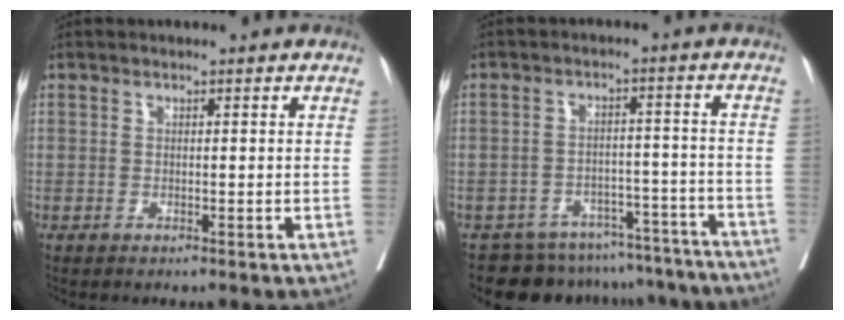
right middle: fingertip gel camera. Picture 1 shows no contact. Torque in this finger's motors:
{"motor_torque": [1.07, -1.07, 0.05, 0.03]}